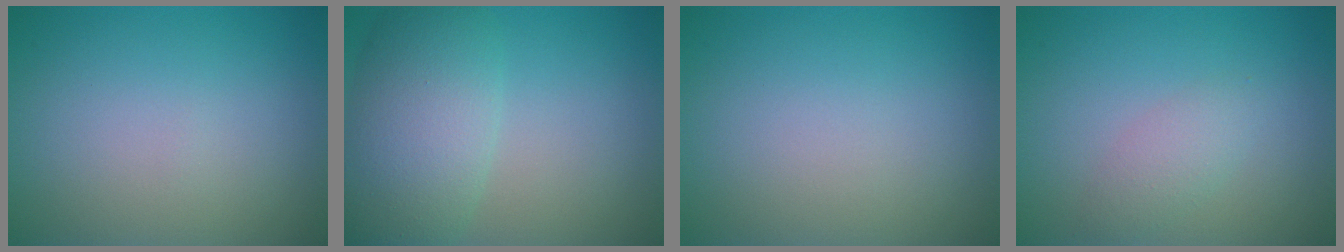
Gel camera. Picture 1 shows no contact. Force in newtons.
{"total": 6.8, "press": 6.8, "slide": 0.4}
{"total": 0.0}
{"total": 1.8, "press": 1.8, "slide": 0.1}